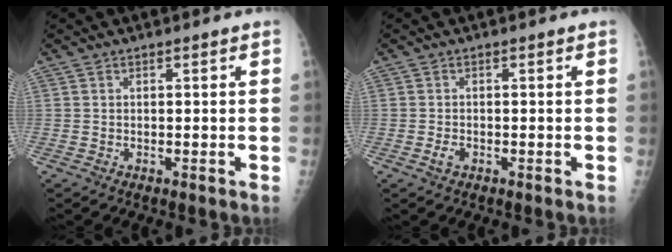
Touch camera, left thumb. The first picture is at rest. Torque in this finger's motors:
{"motor_torque": [-0.22, 0.10, 0.17, 0.13, 0.00]}